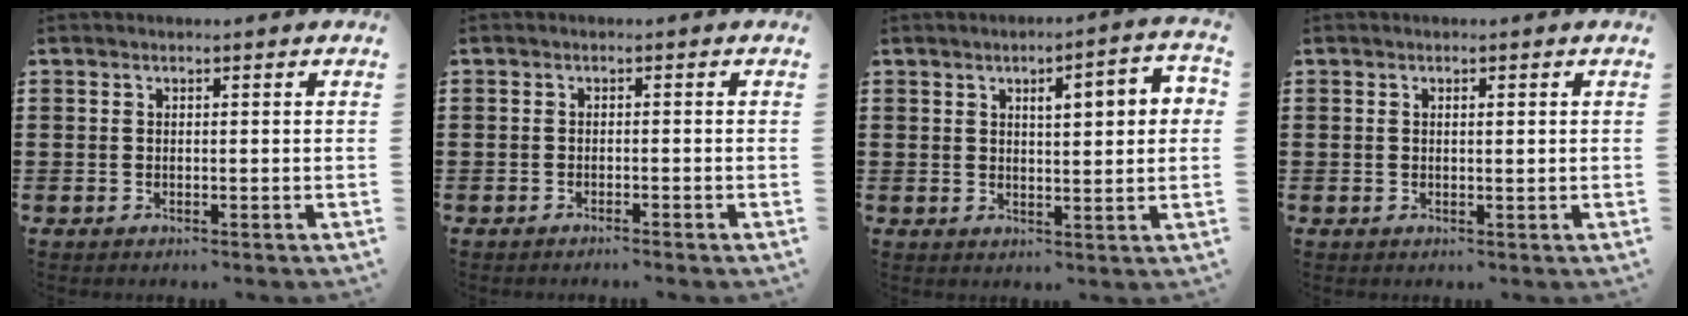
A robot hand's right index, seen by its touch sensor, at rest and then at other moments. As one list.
[{"total": 1.1, "force": [-1.1, -0.2, 0.2], "torque": [-0.005, -0.001, -0.022]}, {"total": 4.3, "force": [0.9, 1.0, 4.1], "torque": [-0.062, -0.003, 0.007]}, {"total": 0.8, "force": [0.1, 0.1, 0.8], "torque": [-0.016, 0.000, 0.002]}]